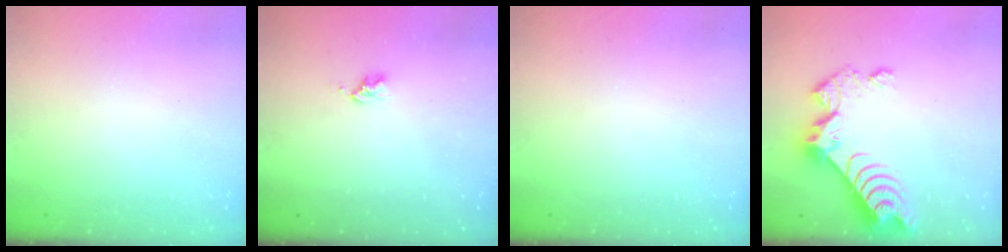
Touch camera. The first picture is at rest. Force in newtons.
{"total": 2.8, "press": 2.8, "slide": 0.3}
{"total": 0.0}
{"total": 9.0, "press": 9.0, "slide": 0.8}